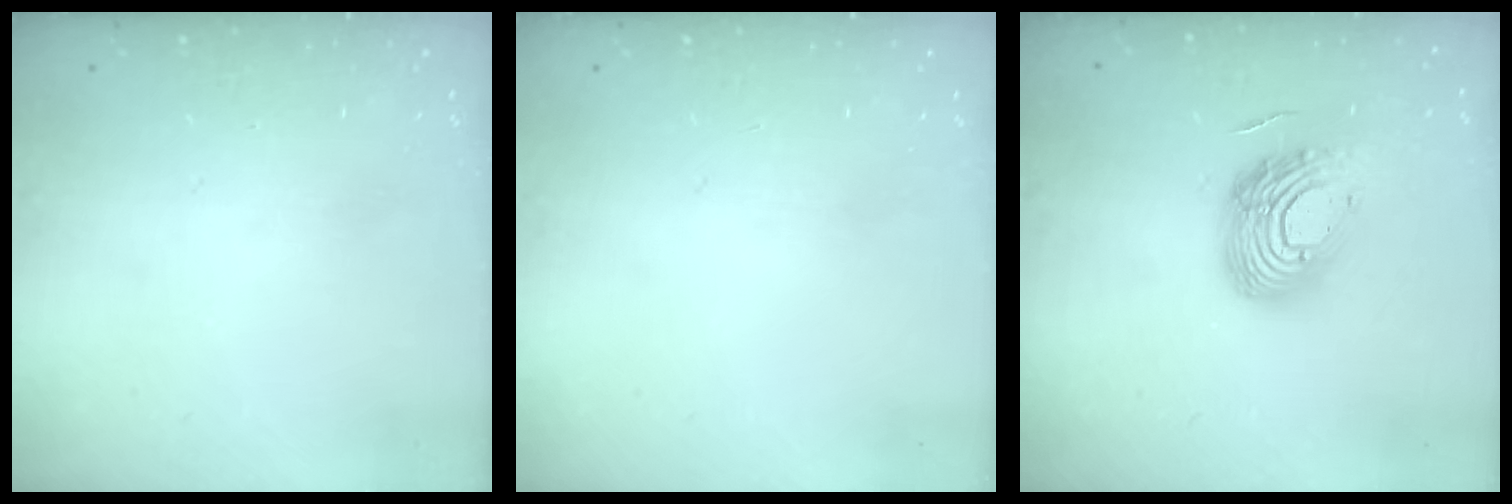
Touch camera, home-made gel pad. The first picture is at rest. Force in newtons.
{"total": 0.0}
{"total": 15.8, "press": 15.8, "slide": 1.1}